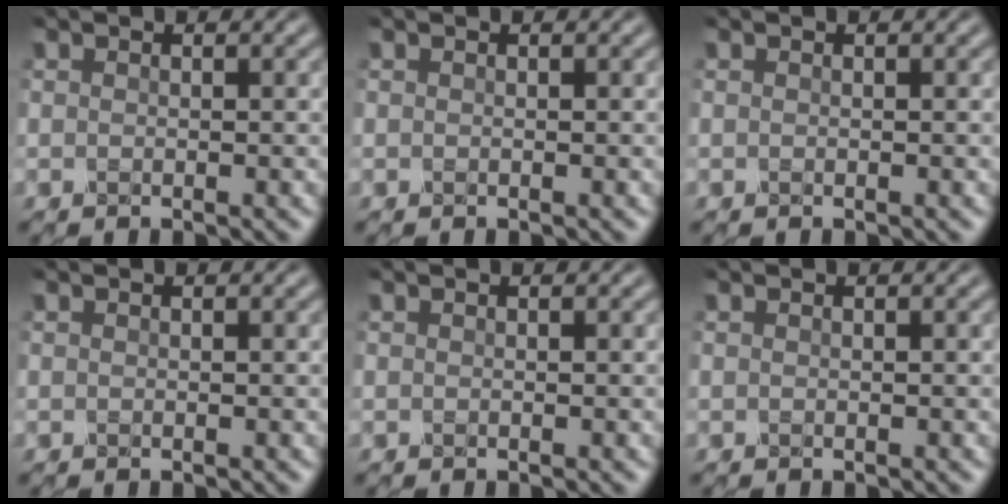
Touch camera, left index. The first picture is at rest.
{"total": 0.0}
{"total": 0.0}
{"total": 0.0}
{"total": 0.0}
{"total": 0.0}